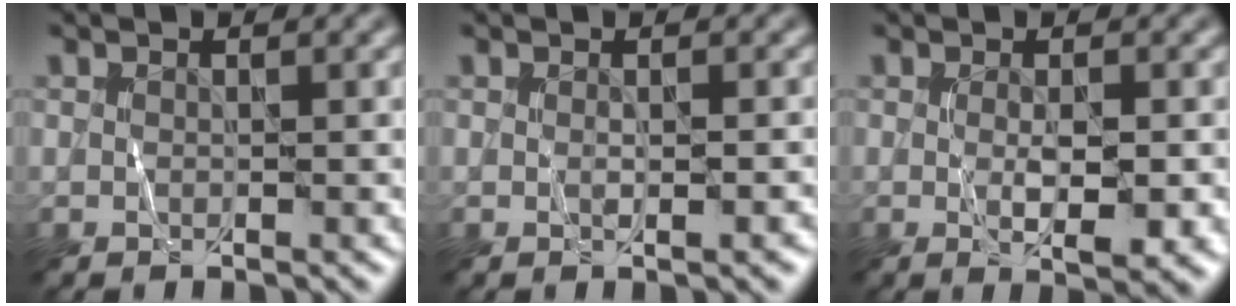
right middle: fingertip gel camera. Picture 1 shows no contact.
{"total": 1.3, "force": [-0.1, 0.3, 1.2], "torque": [-0.016, -0.004, 0.000]}
{"total": 3.3, "force": [-0.4, 0.8, 3.2], "torque": [-0.056, -0.010, -0.002]}